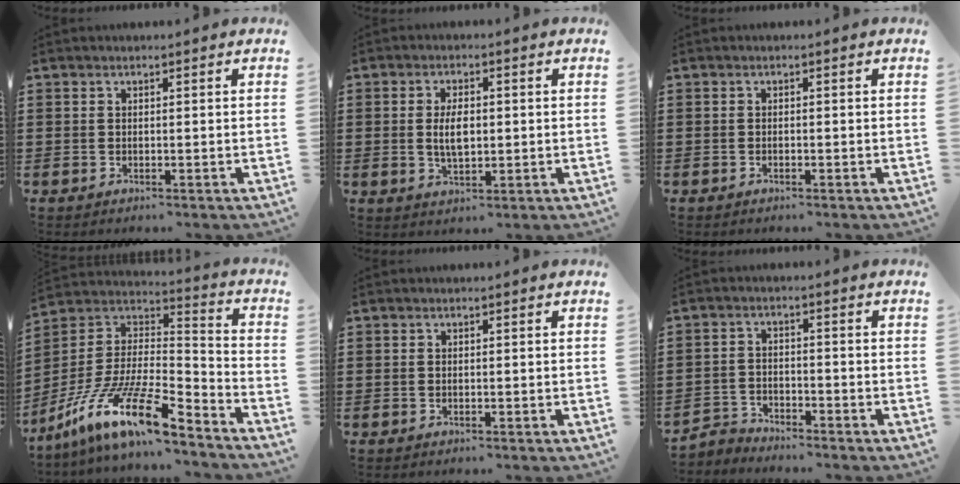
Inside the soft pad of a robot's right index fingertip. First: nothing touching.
{"total": 4.6, "force": [0.0, 2.0, 4.1], "torque": [-0.079, -0.003, -0.005]}
{"total": 0.0}
{"total": 15.5, "force": [-11.0, 3.3, 10.4], "torque": [-0.208, 0.014, -0.203]}
{"total": 0.0}
{"total": 3.1, "force": [-3.0, 0.4, -0.3], "torque": [-0.005, 0.001, -0.066]}